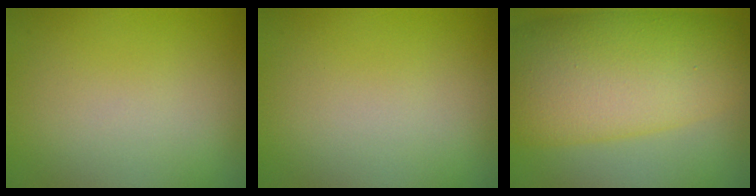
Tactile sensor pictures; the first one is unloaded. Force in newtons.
{"total": 0.0}
{"total": 11.5, "press": 11.5, "slide": 0.2}